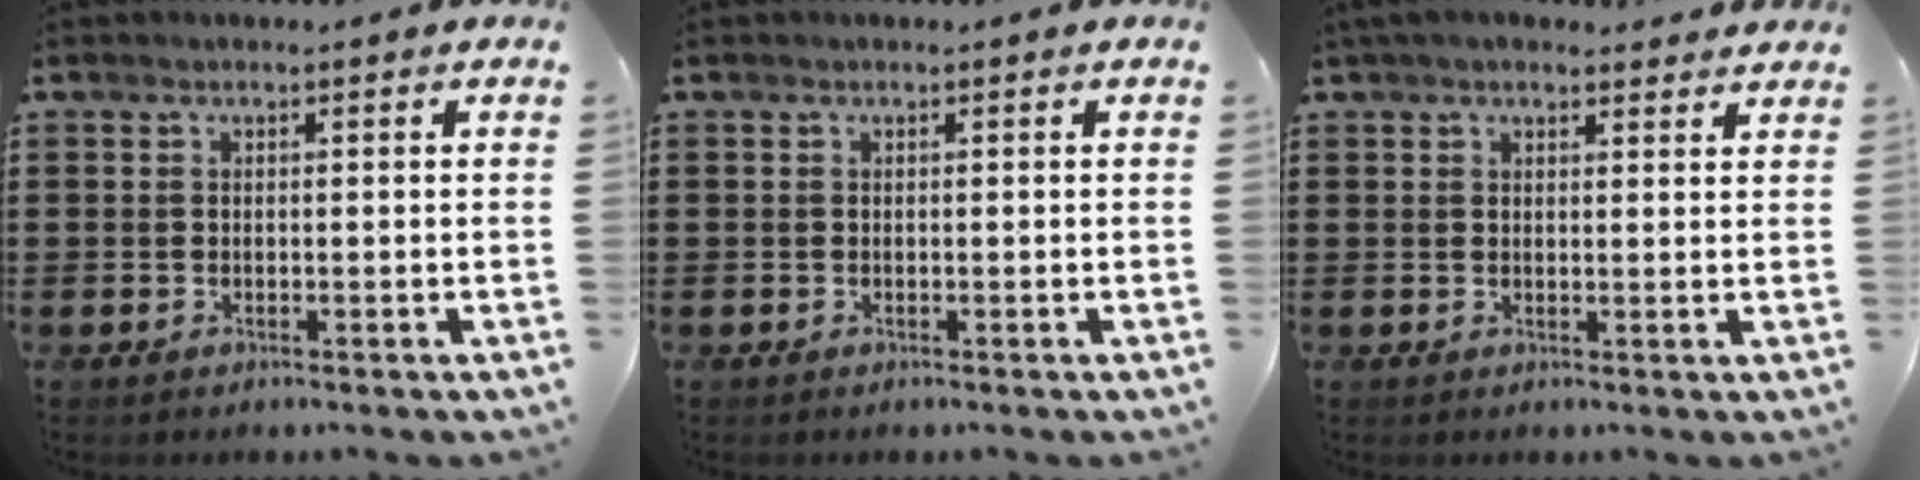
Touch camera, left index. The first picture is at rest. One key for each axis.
{"total": 0.0}
{"total": 3.2, "fx": 2.8, "fy": 0.8, "fz": 1.3, "tx": -0.032, "ty": 0.002, "tz": 0.052}